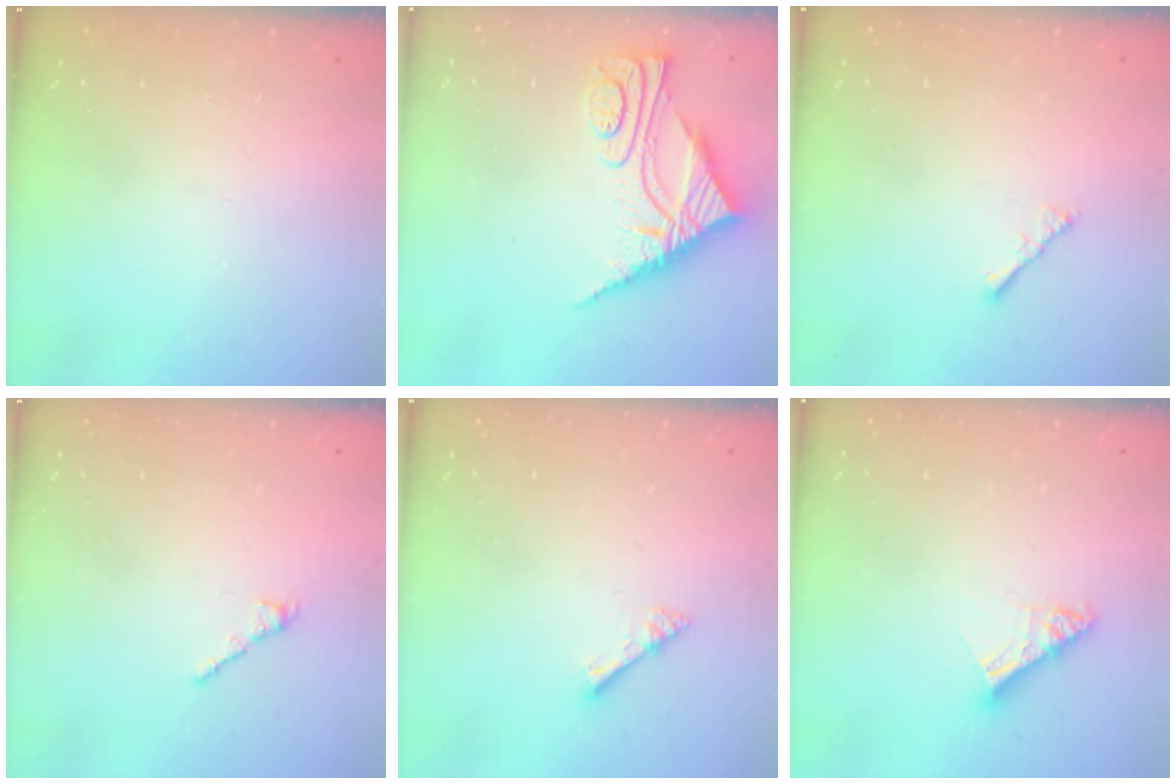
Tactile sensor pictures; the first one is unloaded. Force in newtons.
{"total": 8.8, "press": 8.8, "slide": 0.7}
{"total": 2.2, "press": 2.1, "slide": 0.5}
{"total": 2.2, "press": 2.2, "slide": 0.4}
{"total": 2.7, "press": 2.7, "slide": 0.2}
{"total": 9.0, "press": 8.9, "slide": 0.8}